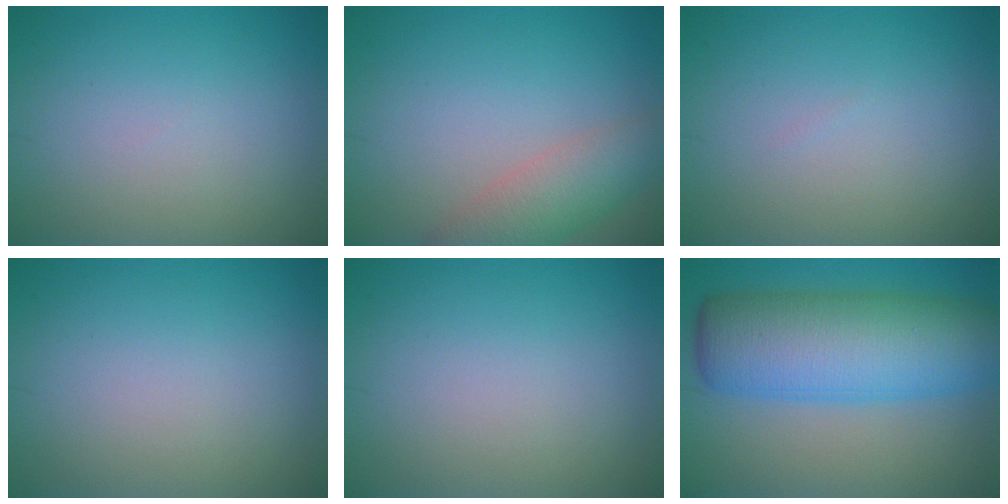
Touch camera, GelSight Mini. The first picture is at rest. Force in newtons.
{"total": 4.1, "press": 4.1, "slide": 0.3}
{"total": 0.0}
{"total": 0.0}
{"total": 0.0}
{"total": 11.5, "press": 11.5, "slide": 0.3}